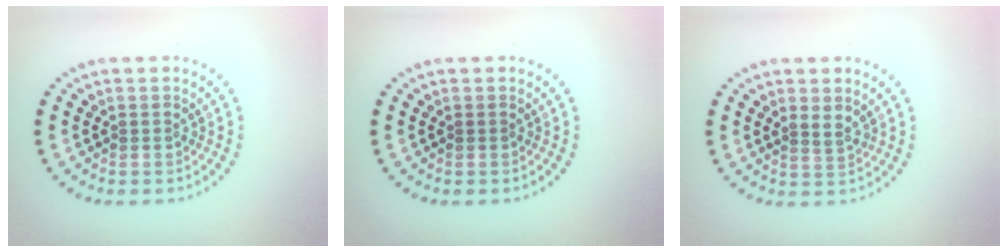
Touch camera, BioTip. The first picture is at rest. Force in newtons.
{"total": 0.0}
{"total": 0.9, "press": 0.6, "slide": 0.6}